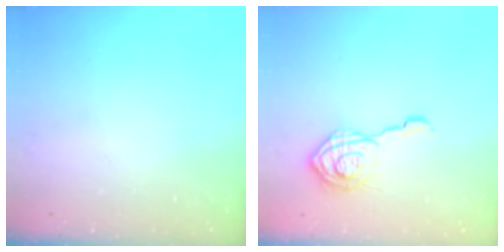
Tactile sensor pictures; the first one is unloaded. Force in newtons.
{"total": 10.7, "press": 10.7, "slide": 0.3}